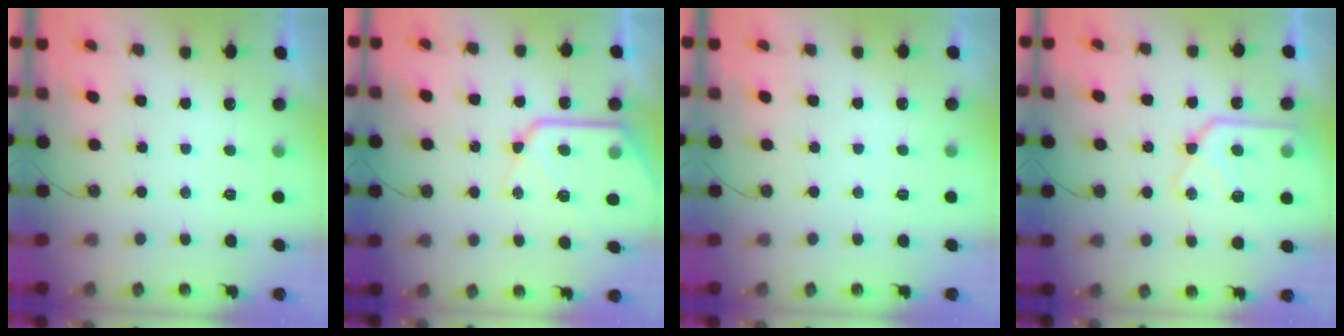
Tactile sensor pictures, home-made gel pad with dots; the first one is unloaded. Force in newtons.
{"total": 15.9, "press": 15.8, "slide": 1.6}
{"total": 2.0, "press": 2.0, "slide": 0.4}
{"total": 17.3, "press": 17.2, "slide": 1.5}